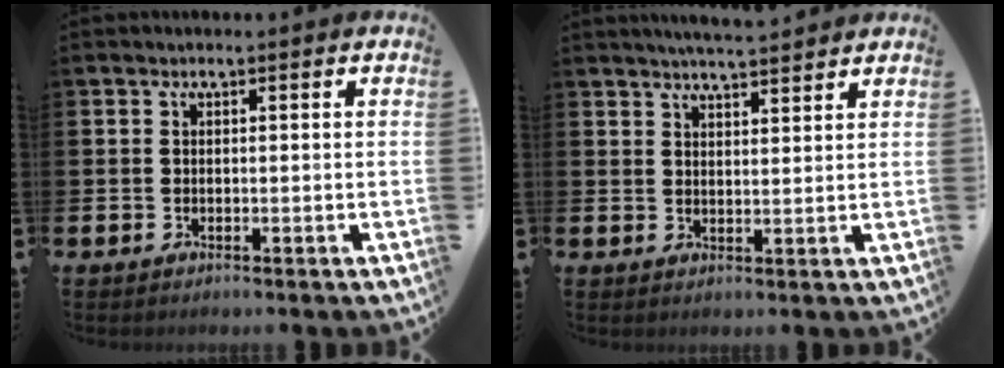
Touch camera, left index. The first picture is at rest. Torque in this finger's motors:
{"motor_torque": [0.80, -0.89, 0.13, 0.09]}